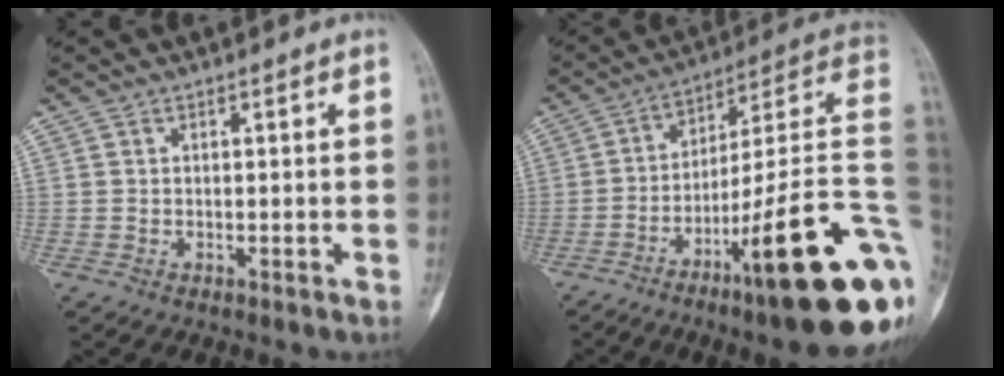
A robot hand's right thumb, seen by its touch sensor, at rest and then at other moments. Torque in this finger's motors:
{"motor_torque": [3.40, 1.61, 1.32, -1.45, 0.58]}